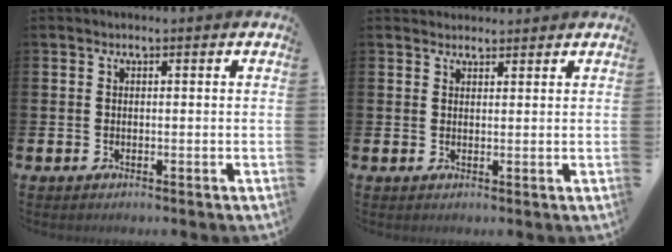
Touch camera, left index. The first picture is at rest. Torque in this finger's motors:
{"motor_torque": [-0.35, -0.67, -0.02, -0.04]}